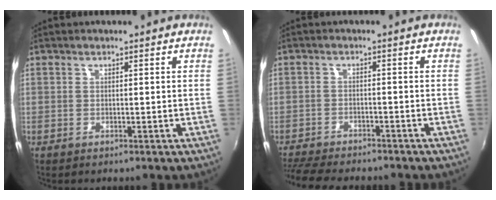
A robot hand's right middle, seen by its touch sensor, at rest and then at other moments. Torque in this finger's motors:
{"motor_torque": [1.03, -1.11, 0.14, 0.07]}